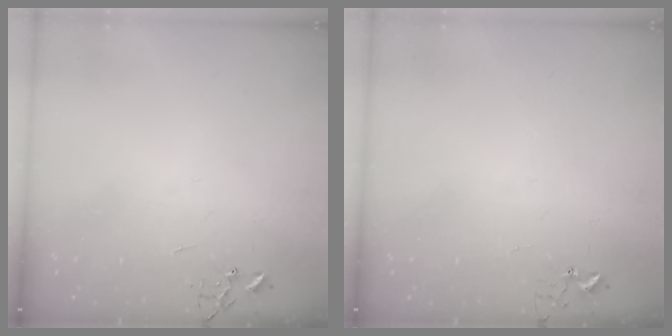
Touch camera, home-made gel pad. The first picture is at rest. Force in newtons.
{"total": 3.8, "press": 3.8, "slide": 0.3}